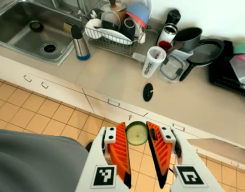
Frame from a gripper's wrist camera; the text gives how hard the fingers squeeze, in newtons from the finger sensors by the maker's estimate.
{"total": 8.6, "left": 8.4, "right": 8.8}